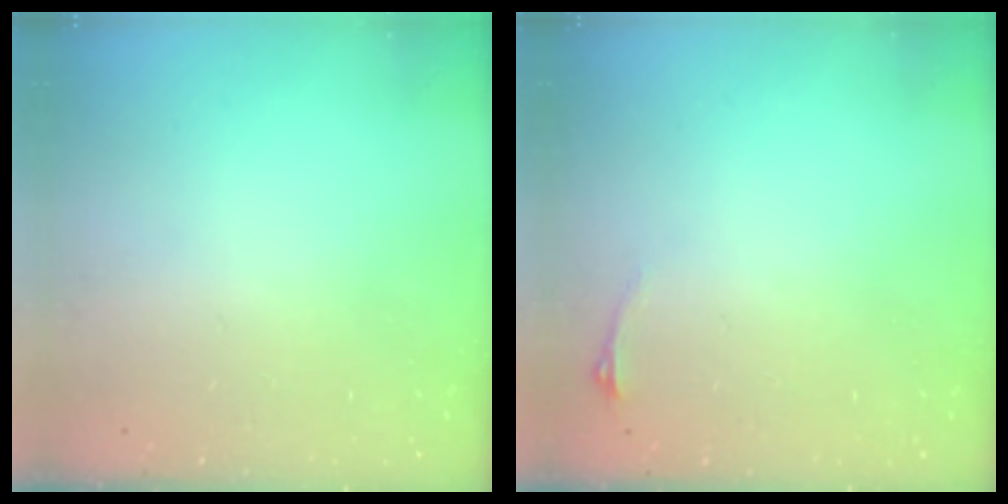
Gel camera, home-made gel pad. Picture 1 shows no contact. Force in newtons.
{"total": 2.9, "press": 2.6, "slide": 1.5}